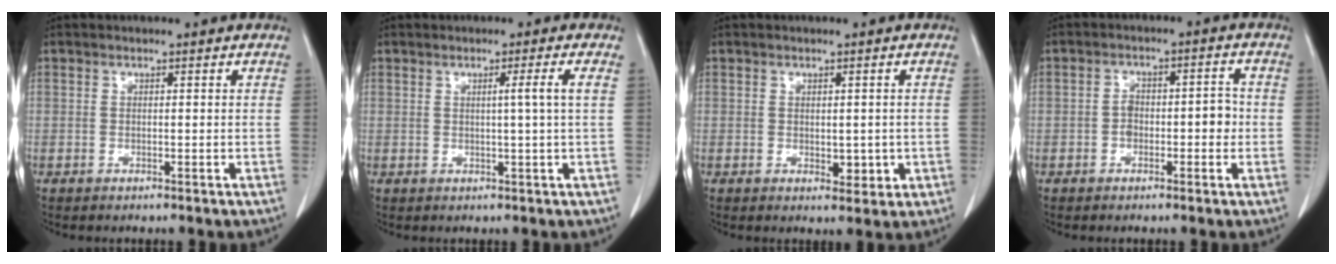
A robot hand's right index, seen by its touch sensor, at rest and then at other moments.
{"total": 2.8, "force": [0.5, -1.1, 2.5], "torque": [-0.040, -0.004, 0.012]}
{"total": 2.7, "force": [-0.3, 1.7, 2.1], "torque": [-0.021, -0.003, 0.003]}
{"total": 5.1, "force": [-1.2, 2.5, 4.3], "torque": [-0.062, 0.024, -0.019]}